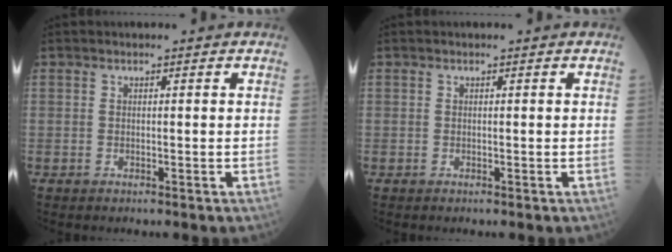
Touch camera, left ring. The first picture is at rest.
{"total": 0.0}